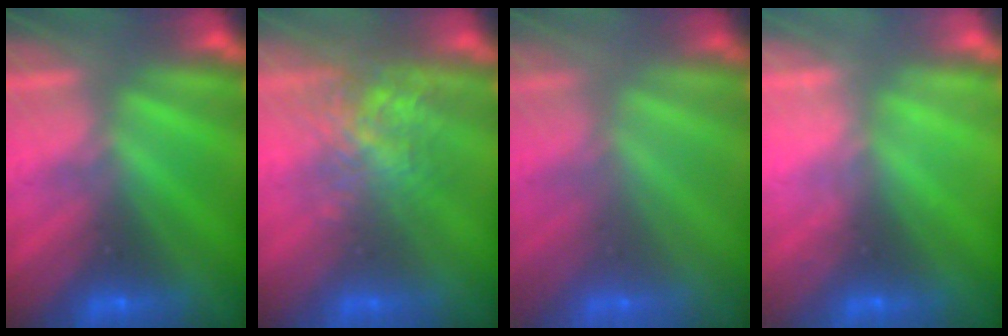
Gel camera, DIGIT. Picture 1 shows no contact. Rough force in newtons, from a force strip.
{"total": 3.5}
{"total": 1.7}
{"total": 2.2}